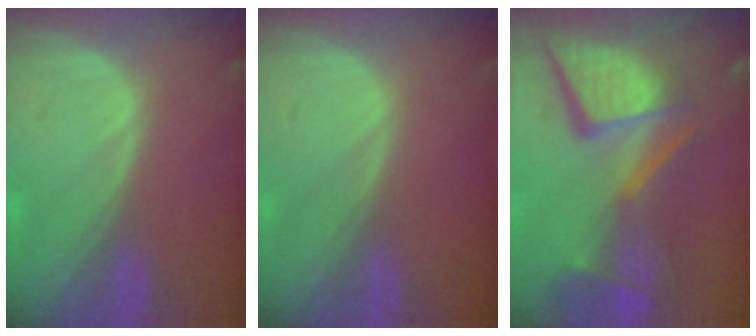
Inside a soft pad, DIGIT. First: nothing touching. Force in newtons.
{"total": 0.0}
{"total": 13.9, "press": 11.3, "slide": 8.2}